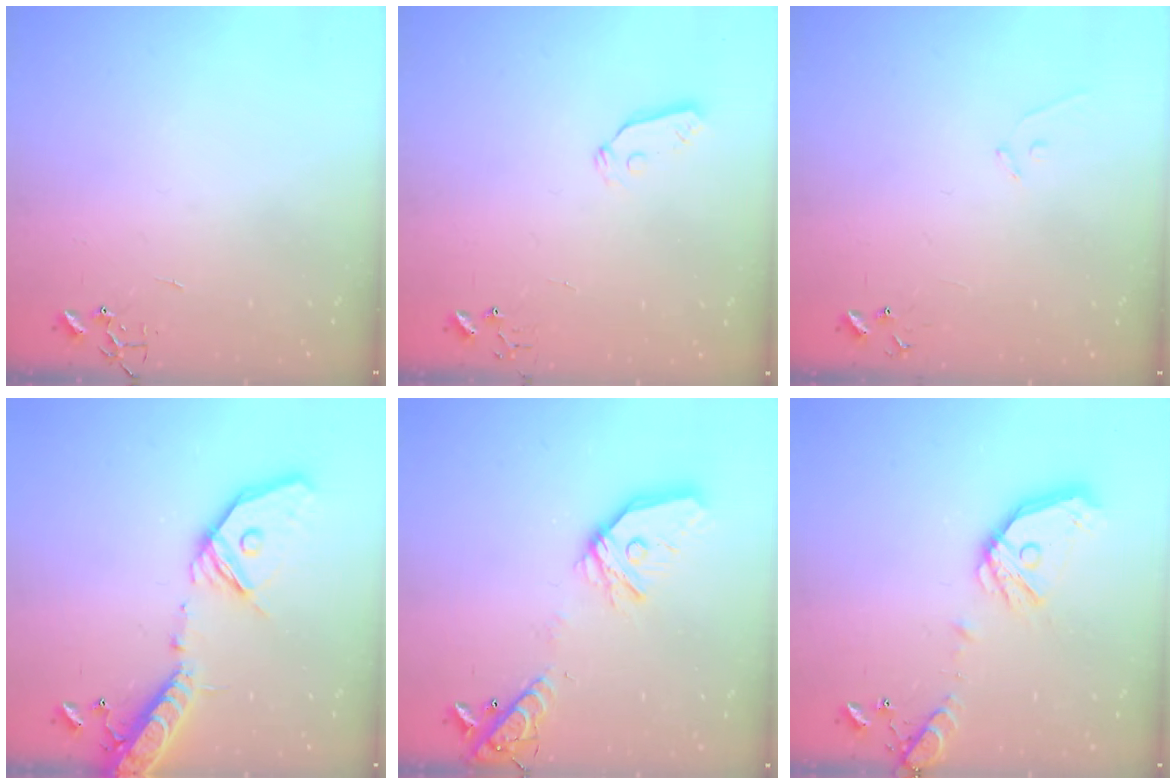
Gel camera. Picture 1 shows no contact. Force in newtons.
{"total": 5.0, "press": 4.9, "slide": 0.6}
{"total": 7.4, "press": 7.3, "slide": 0.6}
{"total": 21.3, "press": 20.9, "slide": 4.1}
{"total": 18.3, "press": 18.2, "slide": 2.6}
{"total": 15.7, "press": 15.4, "slide": 2.5}